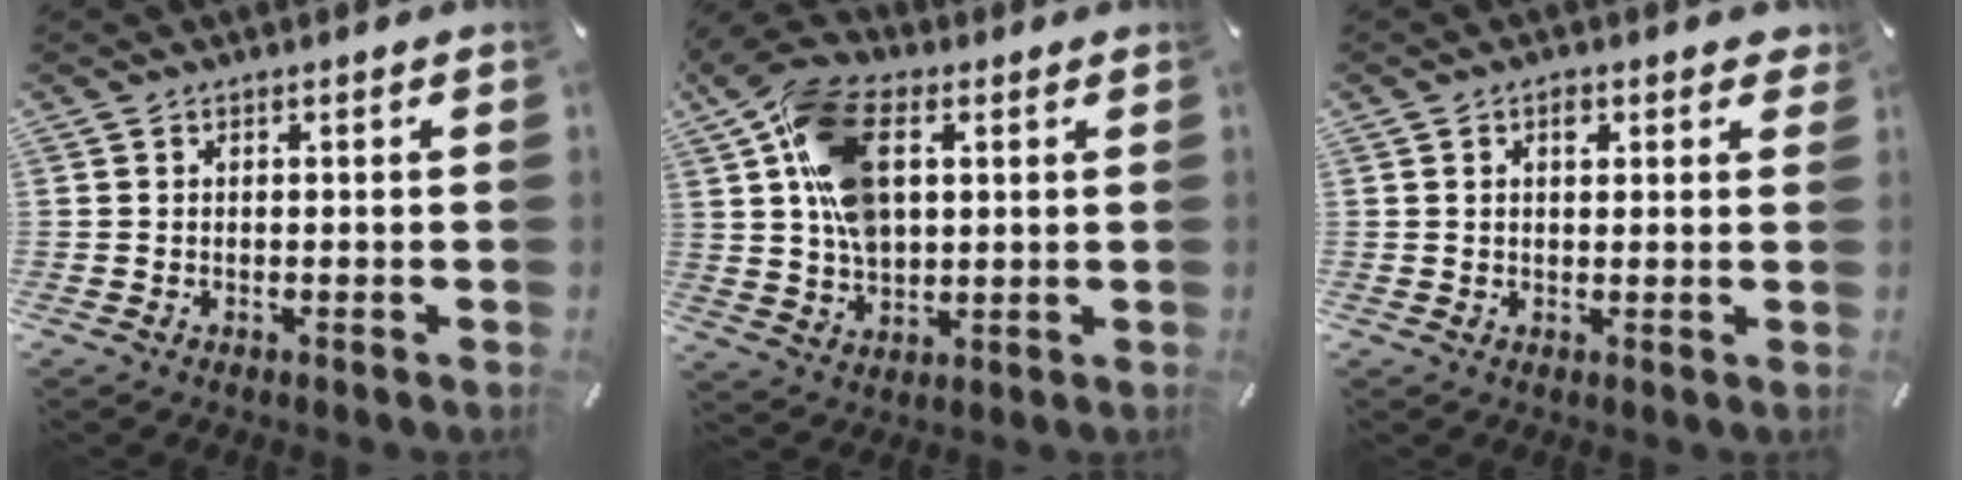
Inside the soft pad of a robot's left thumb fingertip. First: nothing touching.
{"total": 16.1, "force": [4.7, 10.6, 11.2], "torque": [-0.236, 0.004, 0.087]}
{"total": 2.8, "force": [1.4, 1.6, 1.8], "torque": [-0.015, -0.005, 0.020]}